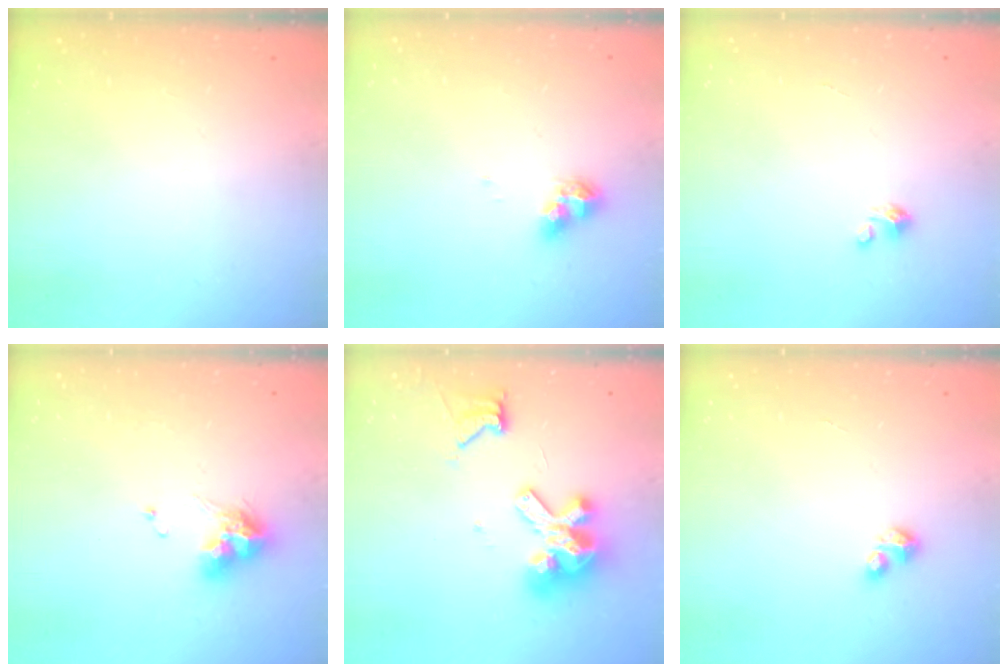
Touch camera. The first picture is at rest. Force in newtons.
{"total": 6.7, "press": 6.7, "slide": 0.2}
{"total": 1.8, "press": 1.8, "slide": 0.2}
{"total": 8.5, "press": 8.4, "slide": 0.9}
{"total": 13.4, "press": 13.3, "slide": 1.7}
{"total": 2.3, "press": 2.3, "slide": 0.2}